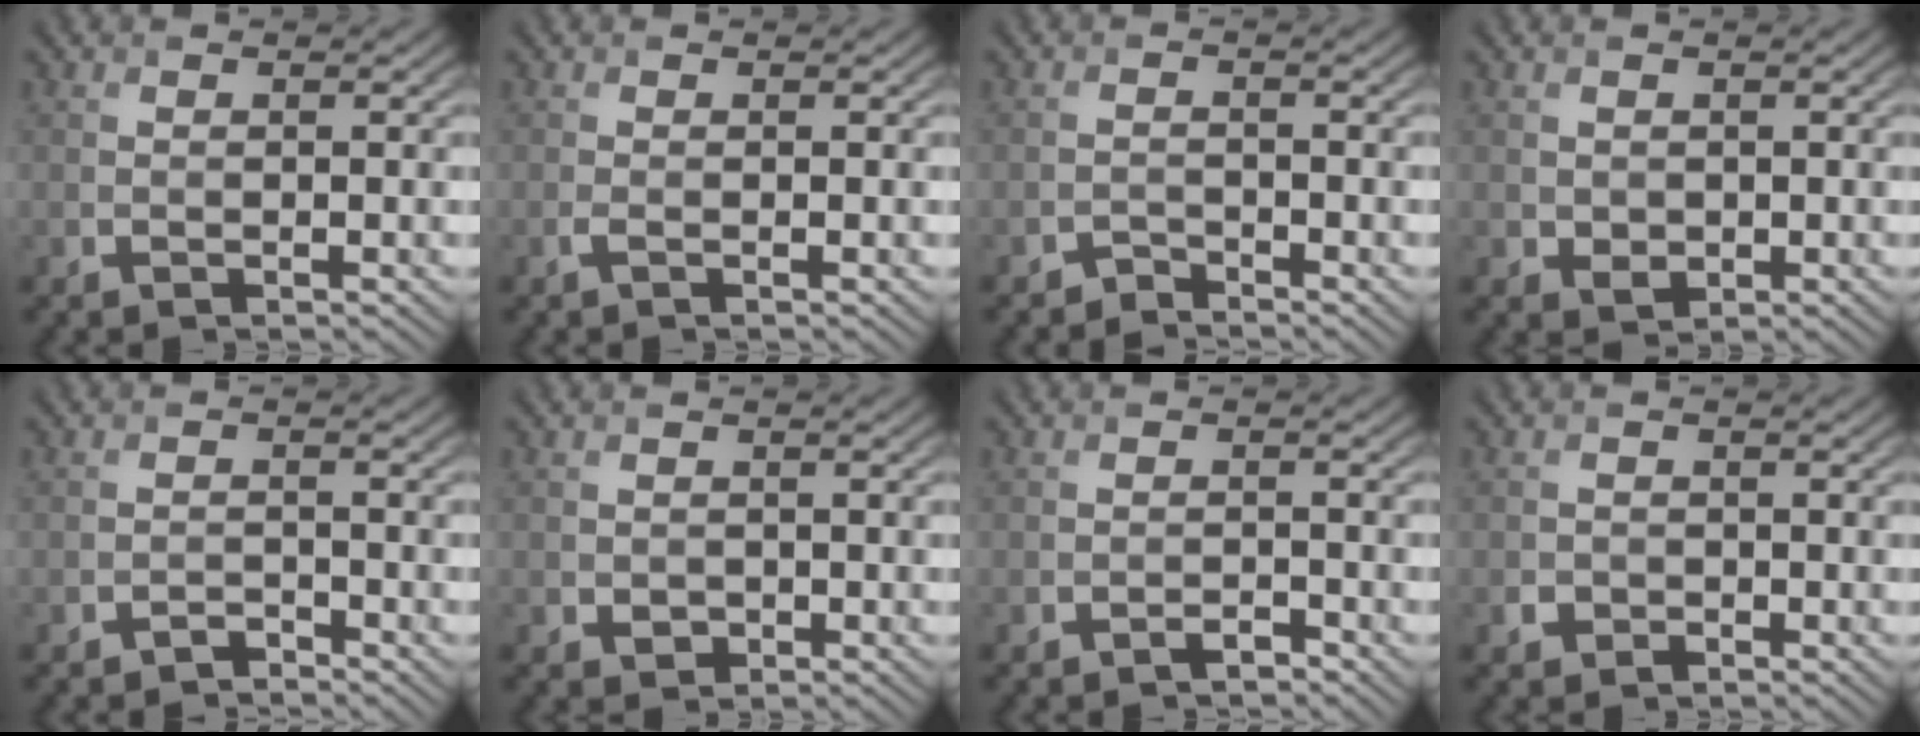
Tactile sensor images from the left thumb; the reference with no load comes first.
{"total": 0.7, "force": [-0.2, 0.1, 0.6], "torque": [-0.016, -0.001, -0.005]}
{"total": 1.5, "force": [-1.5, 0.2, 0.1], "torque": [-0.001, 0.002, -0.032]}
{"total": 1.3, "force": [0.2, 1.1, 0.6], "torque": [-0.016, -0.007, 0.008]}
{"total": 1.4, "force": [-1.3, 0.3, 0.3], "torque": [-0.005, 0.002, -0.027]}
{"total": 1.1, "force": [-0.3, 1.0, 0.4], "torque": [-0.008, -0.007, -0.003]}
{"total": 1.1, "force": [-1.0, 0.3, 0.5], "torque": [-0.009, 0.000, -0.018]}
{"total": 1.1, "force": [-0.6, 0.9, 0.2], "torque": [-0.001, -0.003, -0.014]}